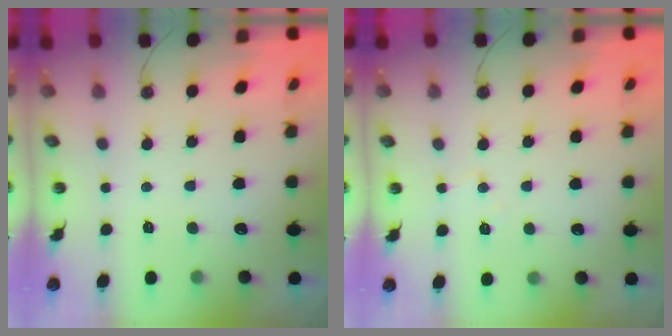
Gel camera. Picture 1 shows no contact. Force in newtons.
{"total": 5.1, "press": 5.0, "slide": 0.8}